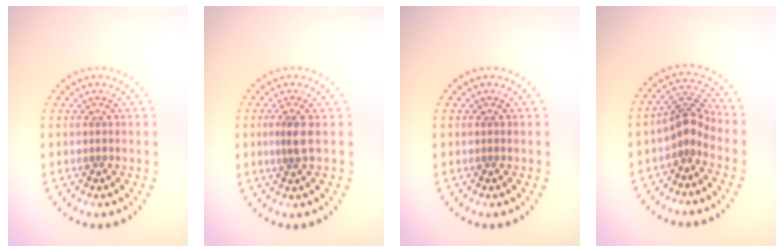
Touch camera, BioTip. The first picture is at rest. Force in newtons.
{"total": 1.5, "press": 1.1, "slide": 1.1}
{"total": 0.0}
{"total": 2.7, "press": 1.9, "slide": 1.9}